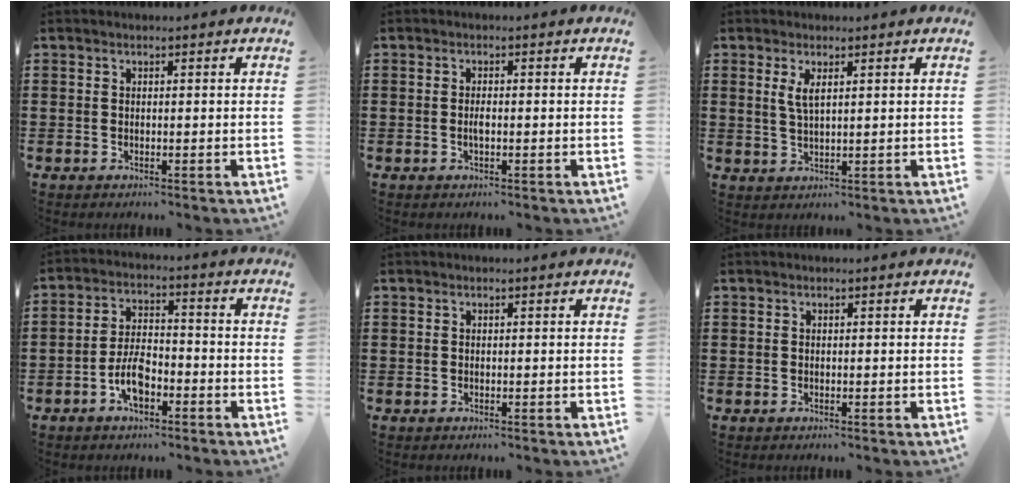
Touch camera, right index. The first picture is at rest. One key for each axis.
{"total": 1.3, "fx": -0.2, "fy": 0.3, "fz": 1.2, "tx": -0.024, "ty": -0.002, "tz": -0.003}
{"total": 2.7, "fx": 1.2, "fy": 0.8, "fz": 2.3, "tx": -0.047, "ty": 0.004, "tz": 0.019}
{"total": 6.0, "fx": -2.9, "fy": 2.7, "fz": 4.6, "tx": -0.102, "ty": 0.001, "tz": -0.058}
{"total": 0.0}
{"total": 0.0}